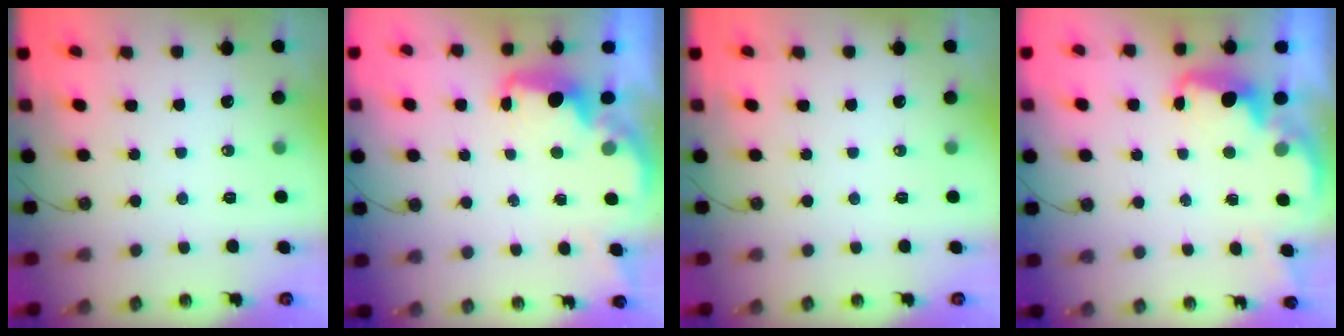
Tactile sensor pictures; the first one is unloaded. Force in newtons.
{"total": 2.1, "press": 2.0, "slide": 0.7}
{"total": 0.0}
{"total": 2.1, "press": 2.1, "slide": 0.6}